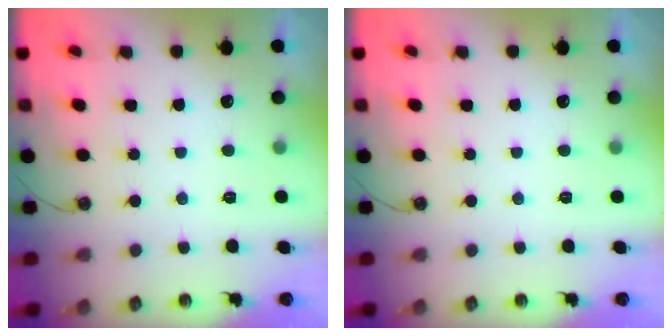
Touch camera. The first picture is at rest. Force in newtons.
{"total": 0.0}